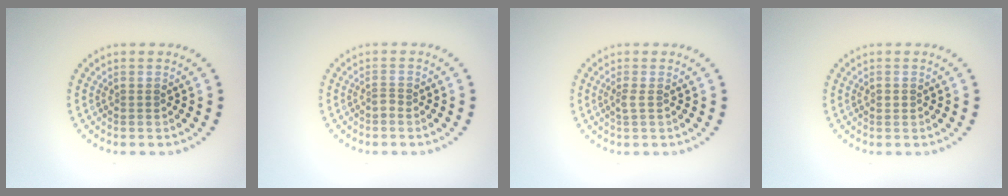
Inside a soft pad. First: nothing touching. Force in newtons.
{"total": 0.9, "press": 0.5, "slide": 0.8}
{"total": 0.9, "press": 0.7, "slide": 0.6}
{"total": 0.7, "press": 0.7, "slide": 0.1}